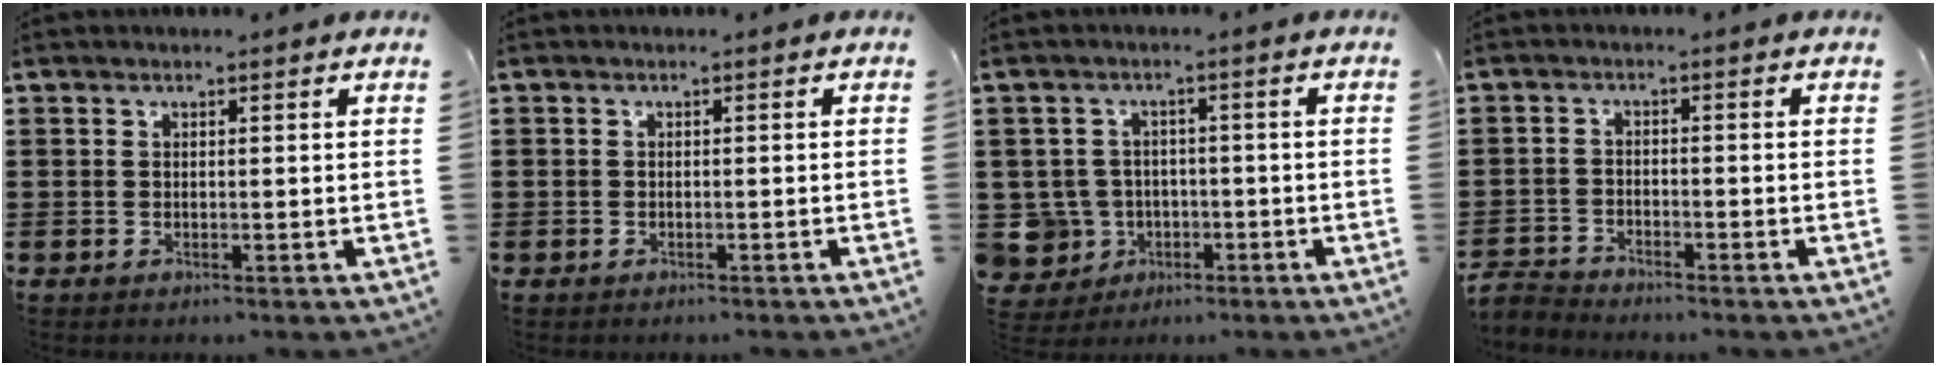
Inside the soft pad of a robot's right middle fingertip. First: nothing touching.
{"total": 1.0, "force": [-0.6, 0.8, 0.0], "torque": [-0.003, 0.003, -0.012]}
{"total": 5.7, "force": [-1.3, 5.3, 1.4], "torque": [-0.071, 0.000, -0.026]}
{"total": 2.7, "force": [-2.6, 0.4, 0.1], "torque": [-0.022, -0.004, -0.062]}